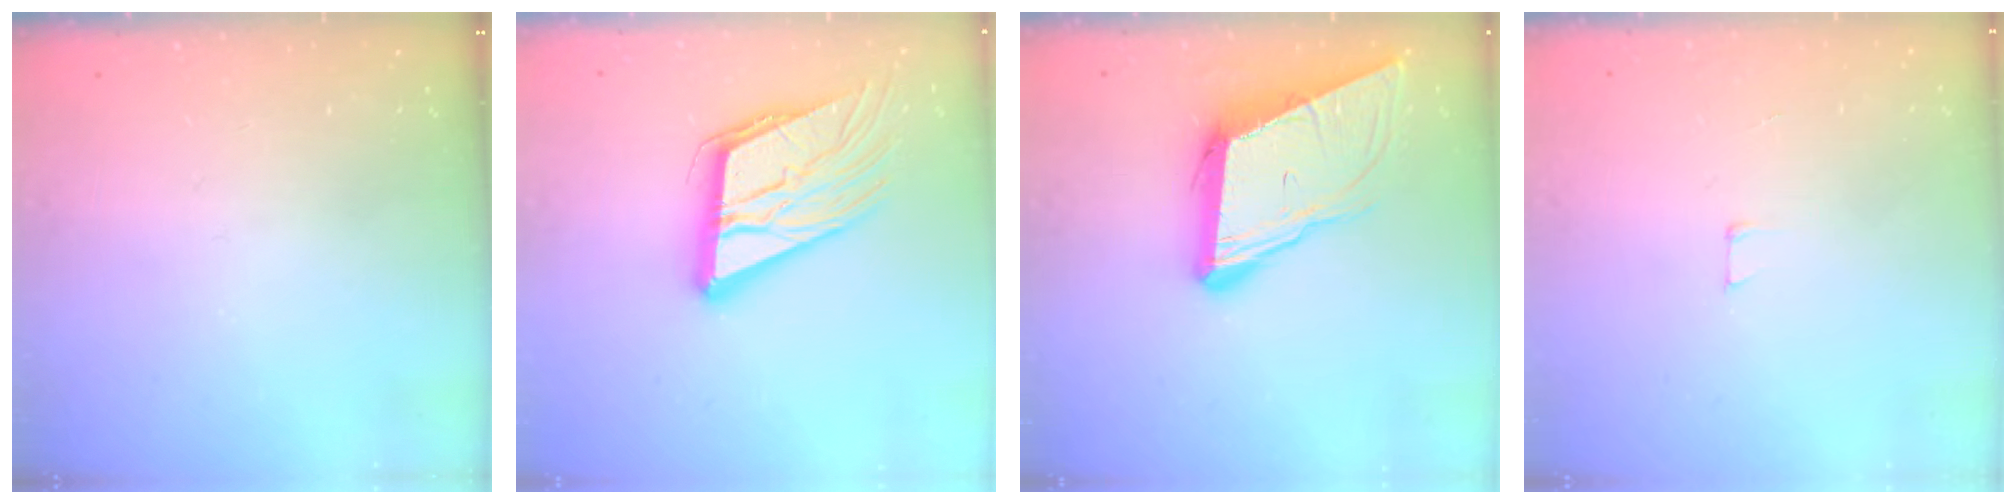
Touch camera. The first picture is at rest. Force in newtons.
{"total": 16.2, "press": 15.9, "slide": 2.9}
{"total": 11.7, "press": 11.1, "slide": 3.5}
{"total": 3.0, "press": 3.0, "slide": 0.2}